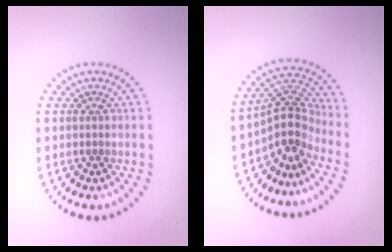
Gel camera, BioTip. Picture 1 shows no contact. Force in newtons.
{"total": 3.9, "press": 2.9, "slide": 2.7}